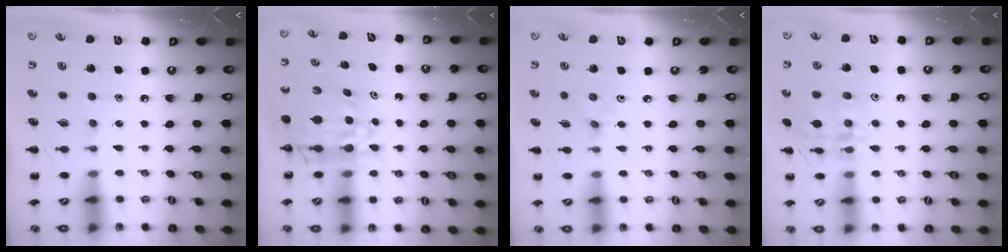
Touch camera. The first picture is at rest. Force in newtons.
{"total": 10.2, "press": 9.6, "slide": 3.5}
{"total": 2.4, "press": 2.2, "slide": 0.8}
{"total": 13.6, "press": 13.5, "slide": 0.7}